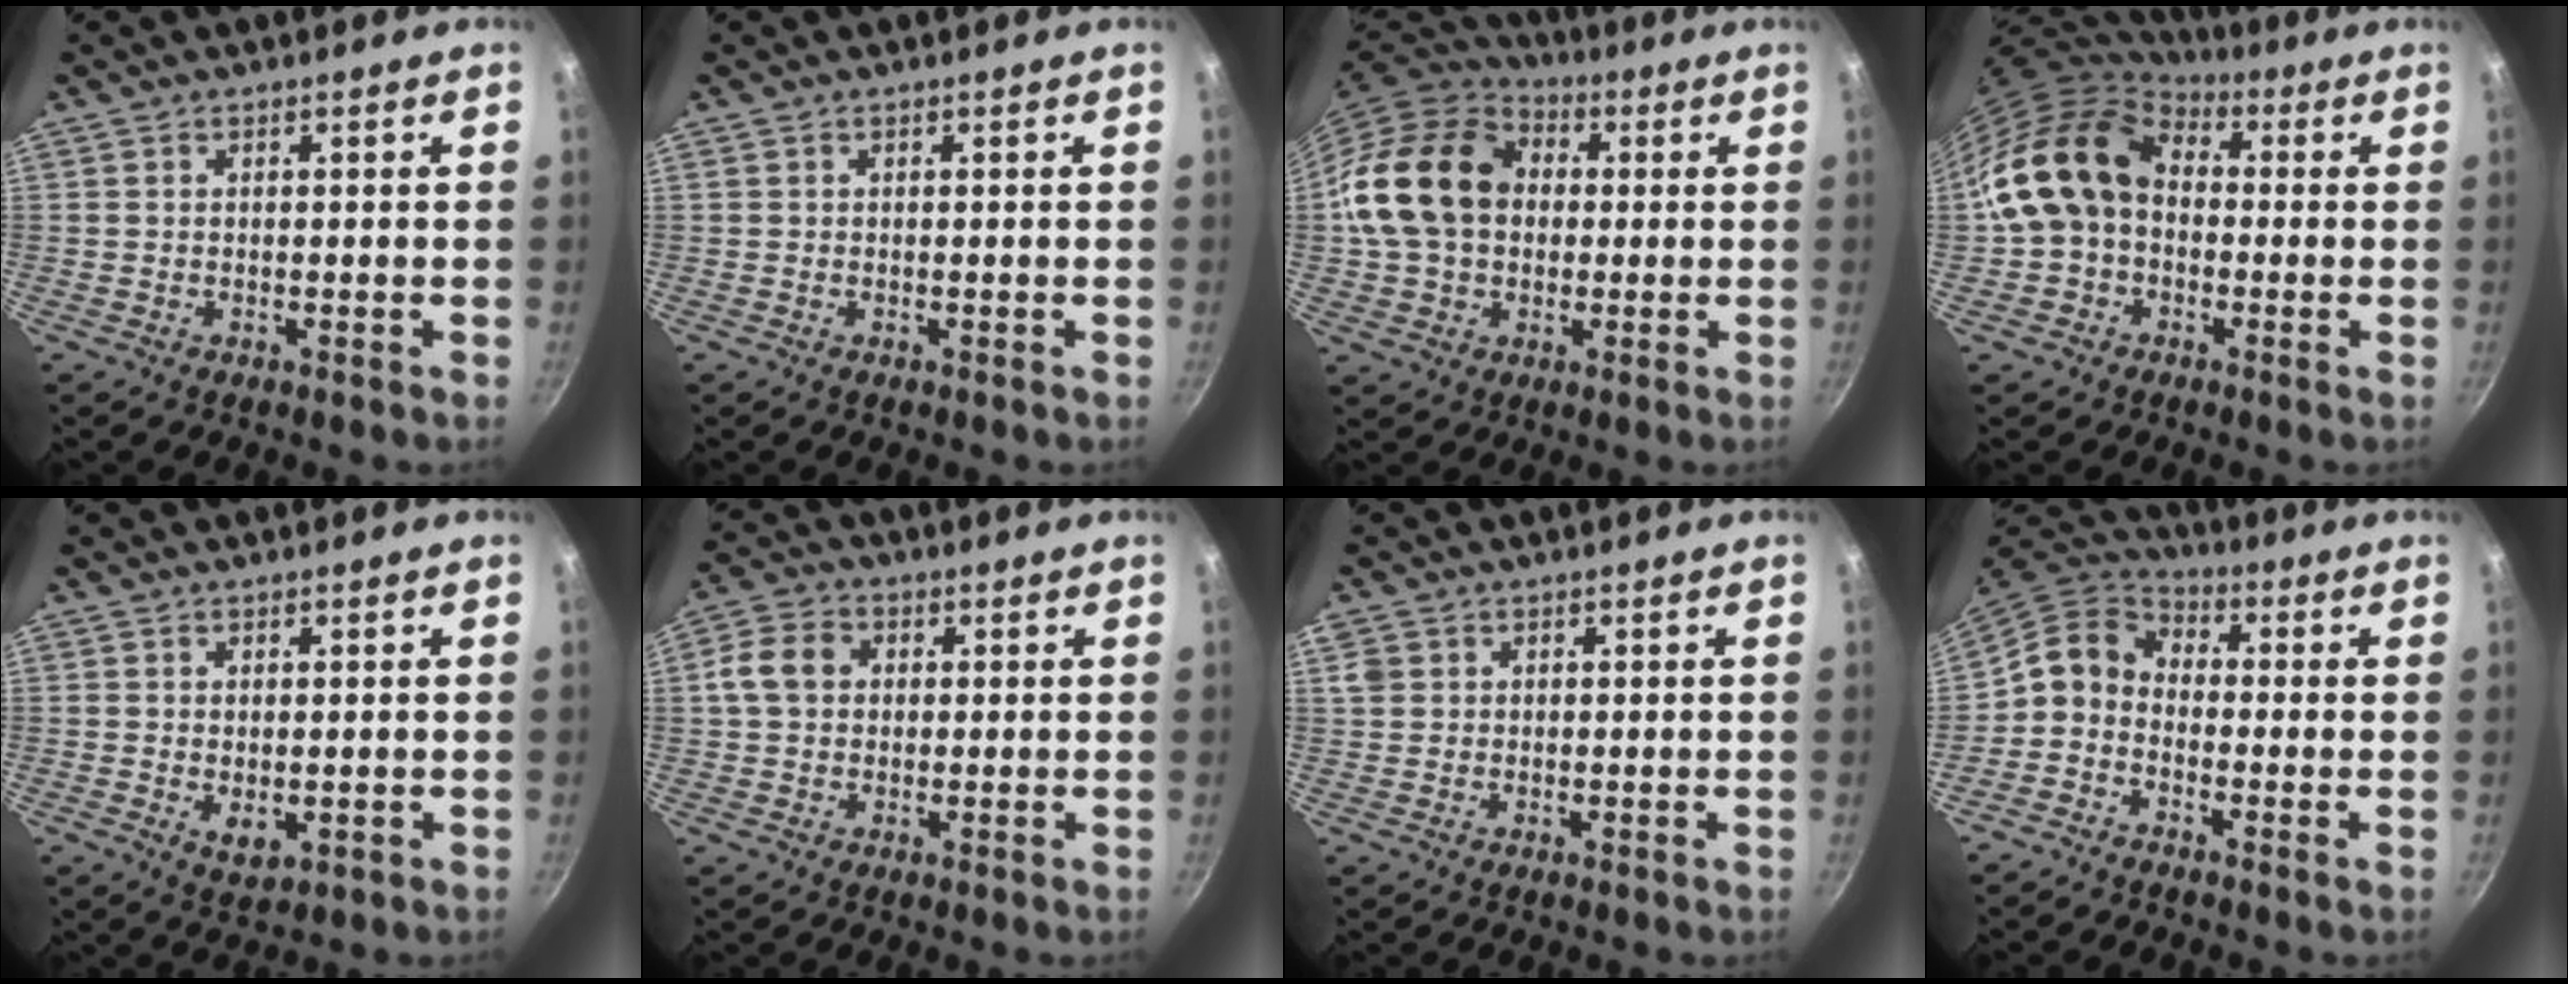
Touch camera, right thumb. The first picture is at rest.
{"total": 0.0}
{"total": 18.6, "force": [1.8, 14.3, 11.8], "torque": [-0.200, 0.031, 0.023]}
{"total": 14.1, "force": [0.8, 10.8, 9.1], "torque": [-0.138, 0.031, 0.001]}
{"total": 3.2, "force": [-0.1, 2.0, 2.5], "torque": [-0.040, -0.012, 0.002]}
{"total": 6.6, "force": [1.0, 5.3, 3.8], "torque": [-0.056, 0.012, 0.004]}
{"total": 2.3, "force": [0.8, 1.9, 1.0], "torque": [-0.017, 0.002, 0.016]}
{"total": 7.6, "force": [-2.0, 5.8, 4.5], "torque": [-0.080, 0.043, -0.064]}